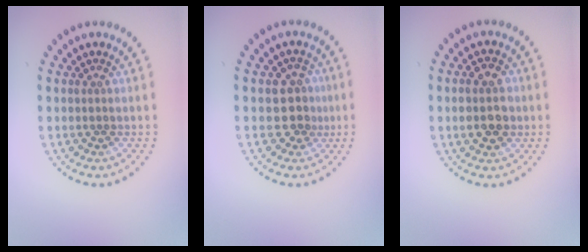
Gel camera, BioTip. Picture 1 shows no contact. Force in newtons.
{"total": 2.9, "press": 2.7, "slide": 1.1}
{"total": 3.7, "press": 3.7, "slide": 0.1}